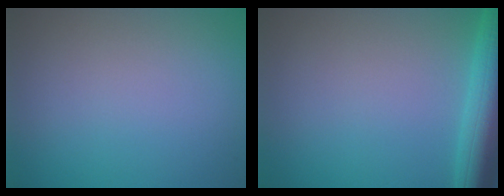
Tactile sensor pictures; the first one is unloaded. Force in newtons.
{"total": 6.6, "press": 6.6, "slide": 0.3}